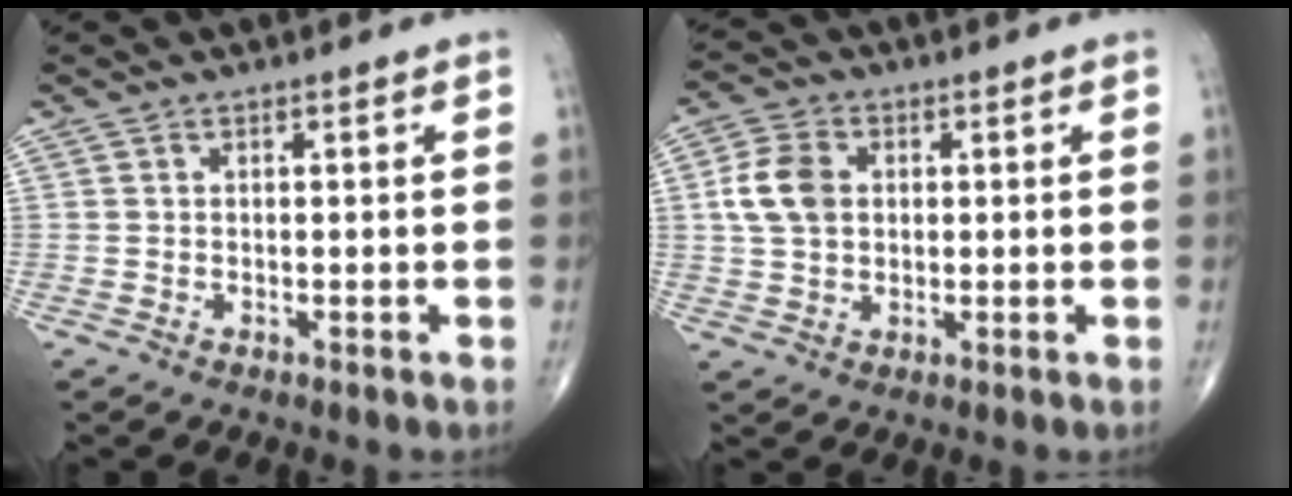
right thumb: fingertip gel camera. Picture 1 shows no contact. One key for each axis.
{"total": 7.5, "fx": 1.1, "fy": 5.5, "fz": 5.0, "tx": -0.091, "ty": 0.006, "tz": 0.018}